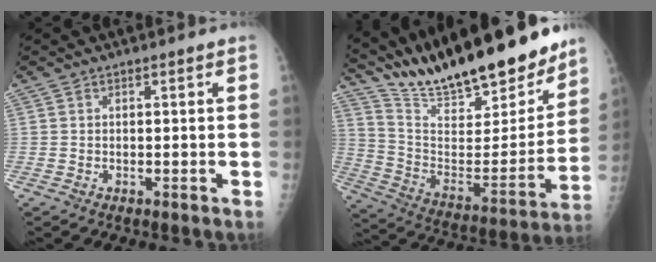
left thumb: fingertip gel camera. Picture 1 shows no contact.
{"total": 27.2, "force": [22.8, 6.8, 13.2], "torque": [-0.188, -0.097, 0.365]}